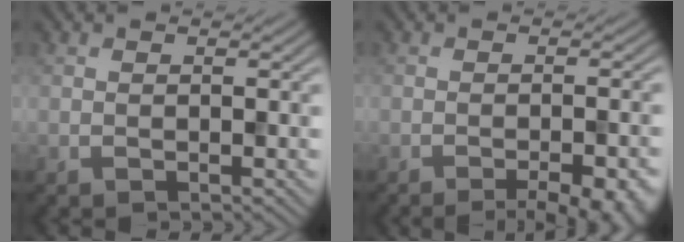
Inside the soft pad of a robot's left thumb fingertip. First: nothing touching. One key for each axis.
{"total": 6.7, "fx": -4.1, "fy": 1.8, "fz": 5.0, "tx": -0.057, "ty": 0.005, "tz": -0.046}